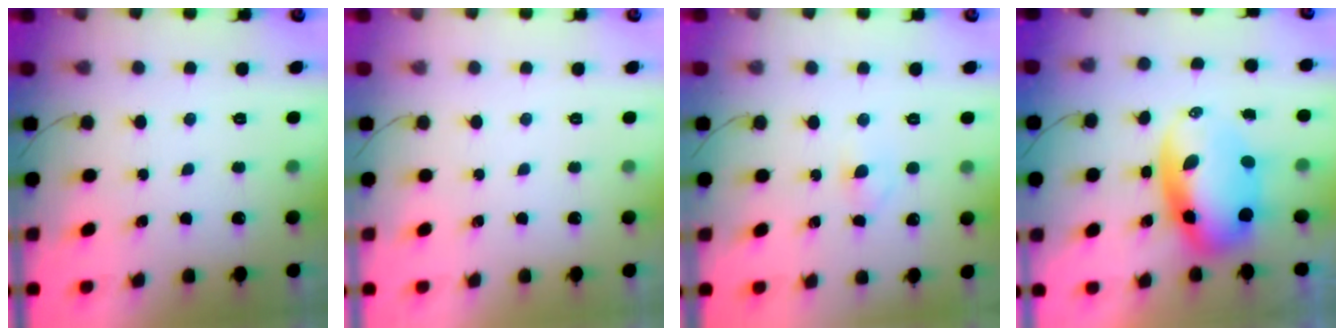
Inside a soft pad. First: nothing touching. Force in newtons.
{"total": 0.0}
{"total": 2.5, "press": 2.3, "slide": 1.0}
{"total": 9.6, "press": 9.2, "slide": 2.8}